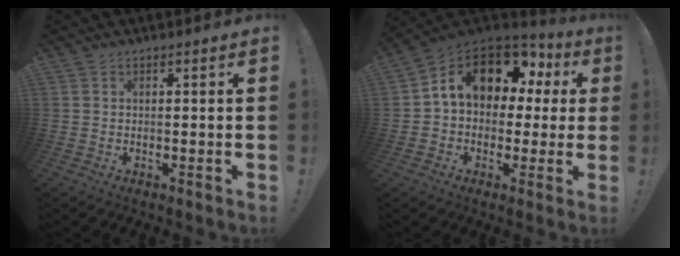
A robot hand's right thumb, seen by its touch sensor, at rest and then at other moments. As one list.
[{"total": 13.2, "force": [5.6, 8.8, 8.2], "torque": [-0.135, -0.022, 0.102]}]